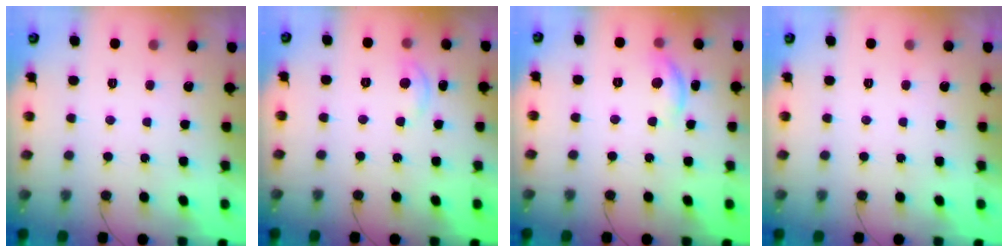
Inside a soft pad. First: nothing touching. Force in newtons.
{"total": 2.8, "press": 2.8, "slide": 0.3}
{"total": 7.5, "press": 7.5, "slide": 0.7}
{"total": 0.0}